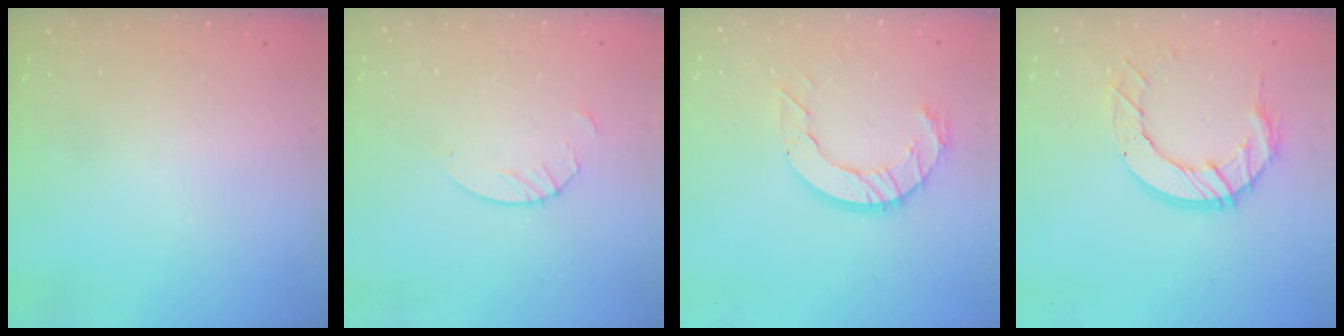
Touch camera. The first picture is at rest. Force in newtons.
{"total": 2.7, "press": 2.7, "slide": 0.2}
{"total": 9.8, "press": 9.7, "slide": 1.1}
{"total": 10.7, "press": 10.6, "slide": 1.1}